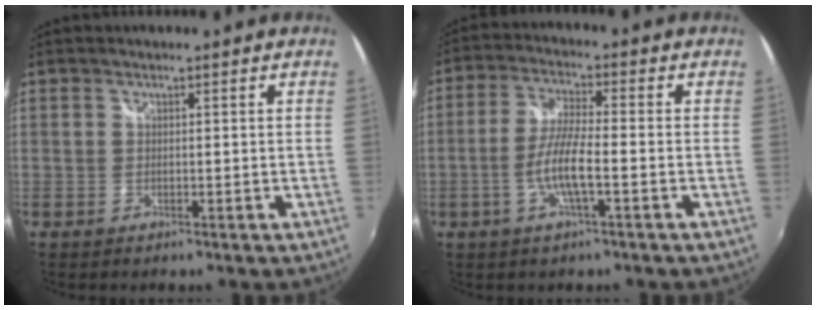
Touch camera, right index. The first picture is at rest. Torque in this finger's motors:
{"motor_torque": [0.26, -0.16, 0.34, 0.07]}